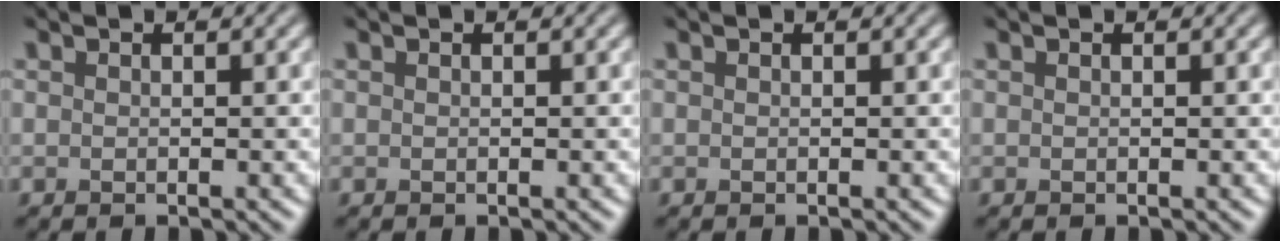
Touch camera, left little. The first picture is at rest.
{"total": 0.0}
{"total": 0.0}
{"total": 0.0}